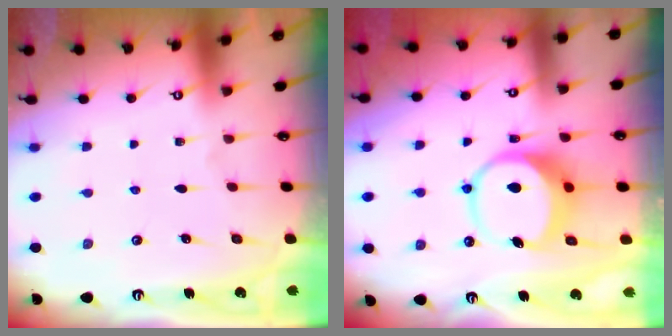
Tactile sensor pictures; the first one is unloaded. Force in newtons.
{"total": 8.9, "press": 8.8, "slide": 1.5}